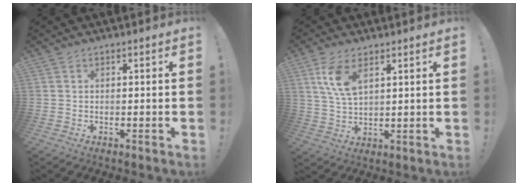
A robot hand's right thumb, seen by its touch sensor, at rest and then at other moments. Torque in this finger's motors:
{"motor_torque": [0.02, 0.62, 0.73, 0.17, 0.29]}